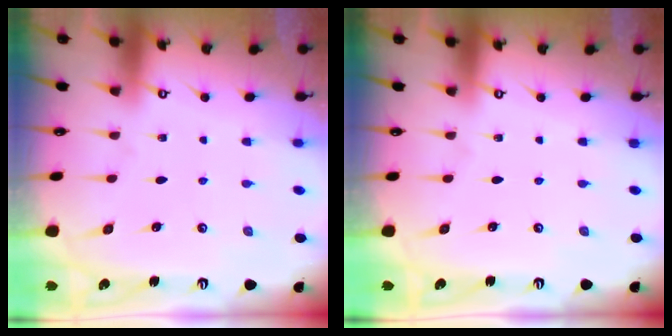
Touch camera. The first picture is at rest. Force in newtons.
{"total": 0.0}